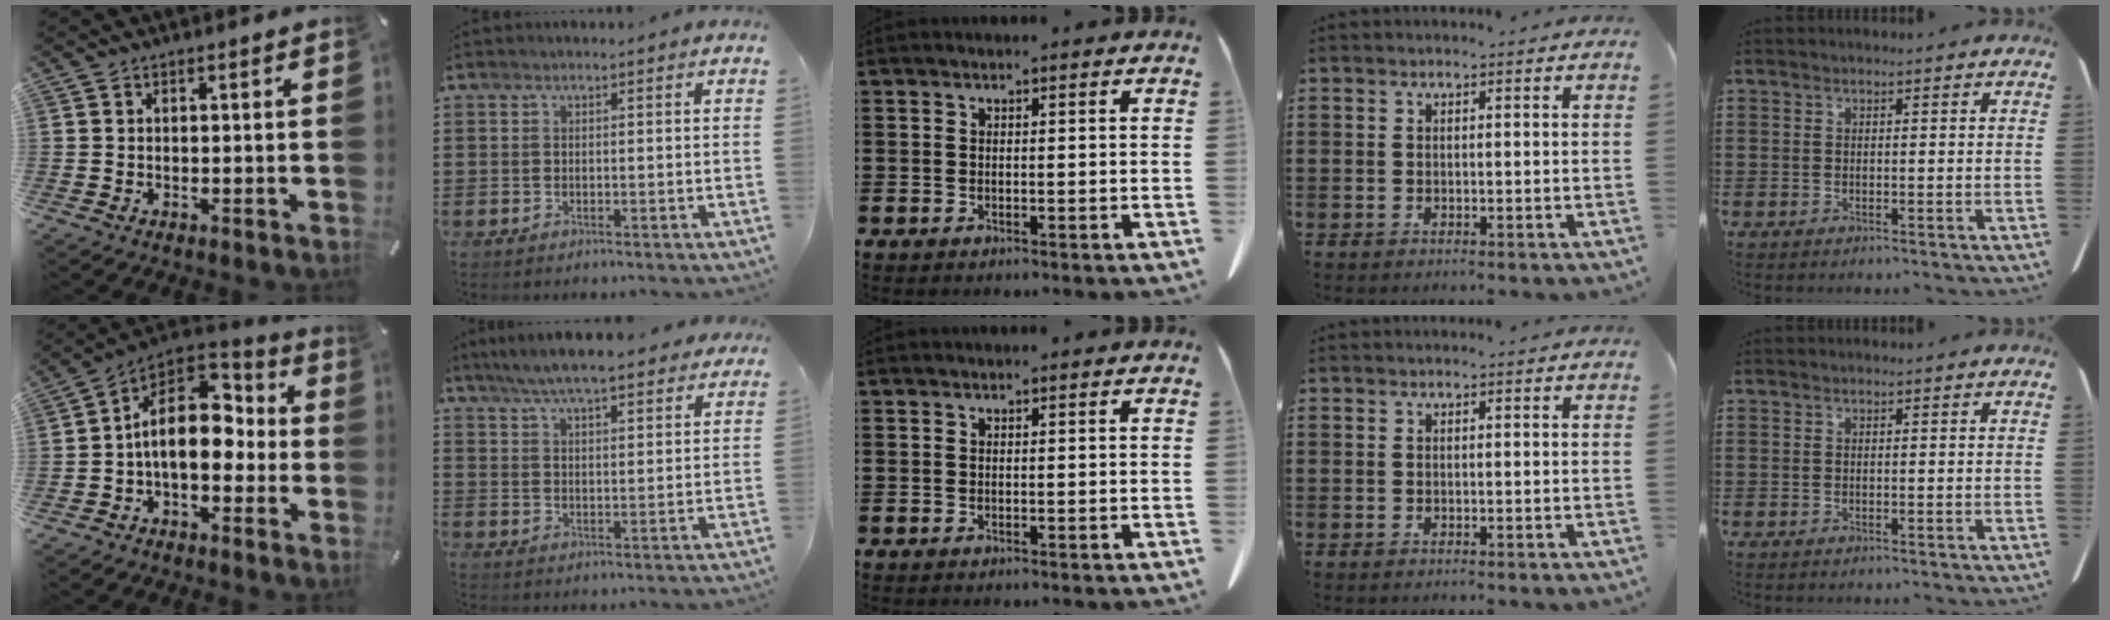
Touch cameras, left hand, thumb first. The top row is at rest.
{"thumb": {"total": 15.2, "force": [0.4, 10.1, 11.4], "torque": [-0.194, -0.005, 0.004]}, "index": {"total": 6.6, "force": [6.1, 0.6, 2.6], "torque": [-0.071, -0.017, 0.110]}}